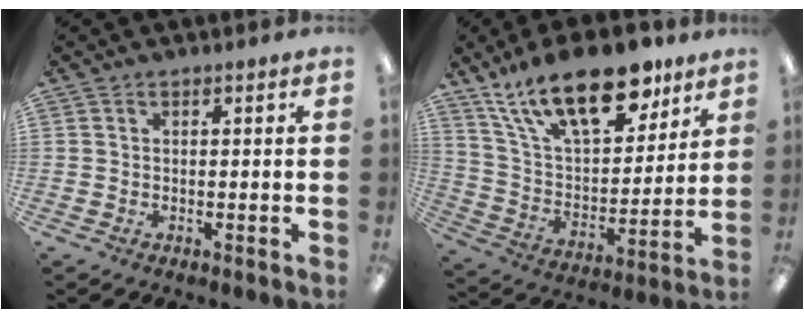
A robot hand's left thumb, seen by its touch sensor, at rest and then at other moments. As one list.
[{"total": 22.8, "force": [15.4, 9.9, 13.6], "torque": [-0.229, -0.082, 0.270]}]